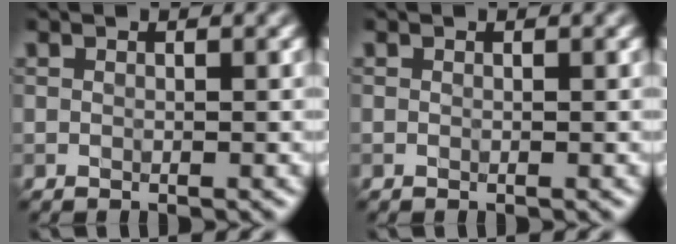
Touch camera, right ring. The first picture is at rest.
{"total": 0.0}